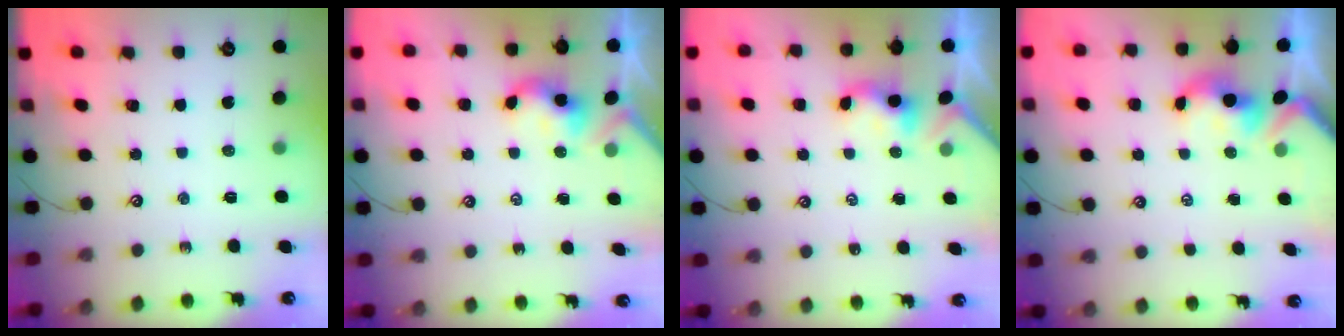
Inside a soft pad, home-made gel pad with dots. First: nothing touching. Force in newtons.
{"total": 2.6, "press": 2.6, "slide": 0.3}
{"total": 0.9, "press": 0.9, "slide": 0.3}
{"total": 0.6, "press": 0.4, "slide": 0.4}